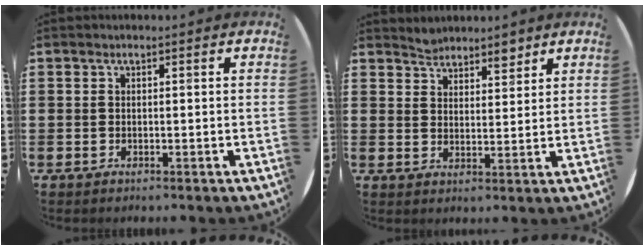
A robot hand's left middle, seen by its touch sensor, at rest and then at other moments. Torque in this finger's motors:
{"motor_torque": [0.45, -0.45, 0.01, 0.02]}